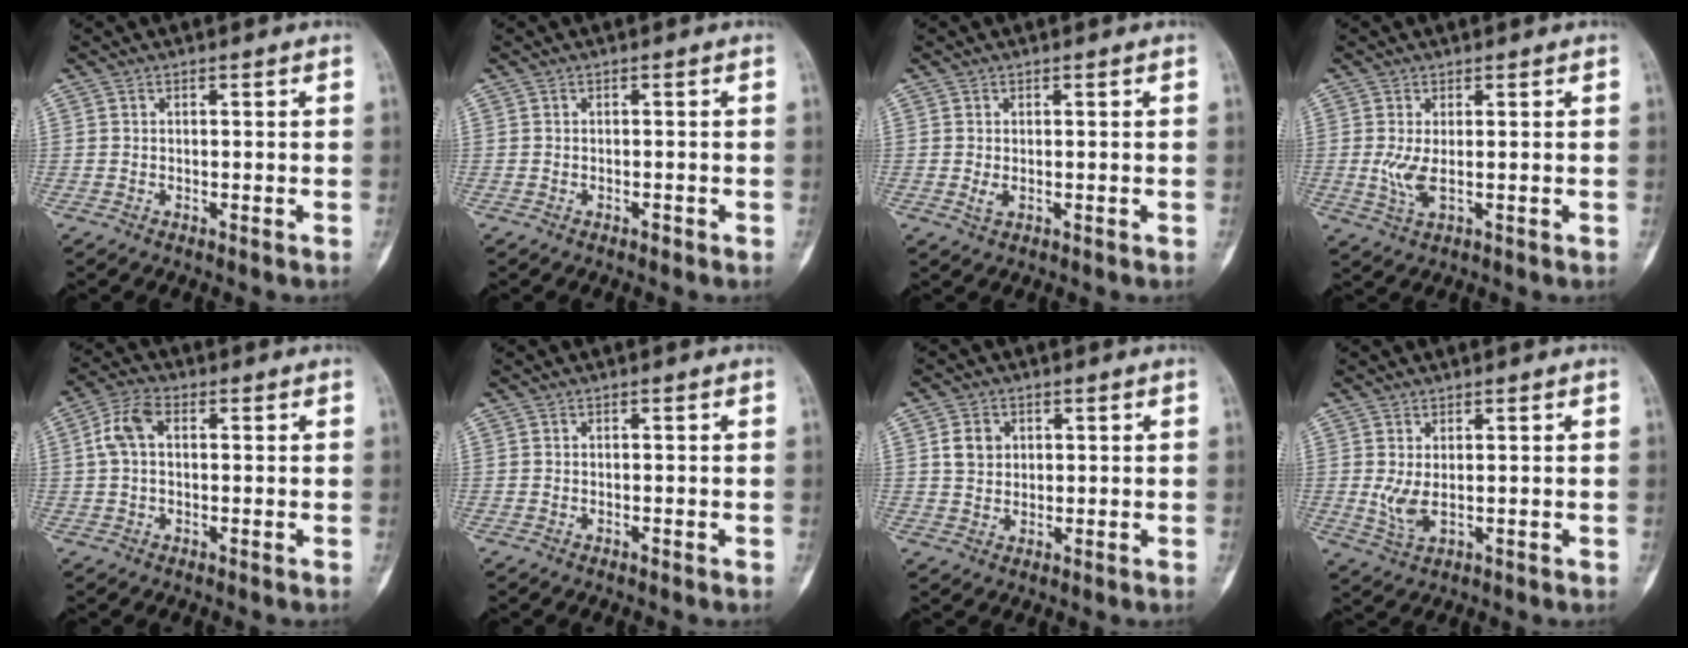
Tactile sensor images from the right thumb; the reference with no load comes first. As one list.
[{"total": 0.5, "force": [-0.4, 0.3, 0.2], "torque": [-0.005, 0.002, -0.009]}, {"total": 1.2, "force": [-0.1, 0.7, 1.0], "torque": [-0.021, -0.004, 0.000]}, {"total": 3.8, "force": [0.0, 1.3, 3.5], "torque": [-0.088, -0.011, 0.004]}, {"total": 6.0, "force": [1.0, 3.5, 4.8], "torque": [-0.104, 0.021, 0.013]}, {"total": 0.0}, {"total": 4.3, "force": [1.2, 3.6, 1.9], "torque": [-0.017, -0.003, 0.023]}, {"total": 3.9, "force": [0.3, 1.7, 3.5], "torque": [-0.077, -0.008, 0.016]}]